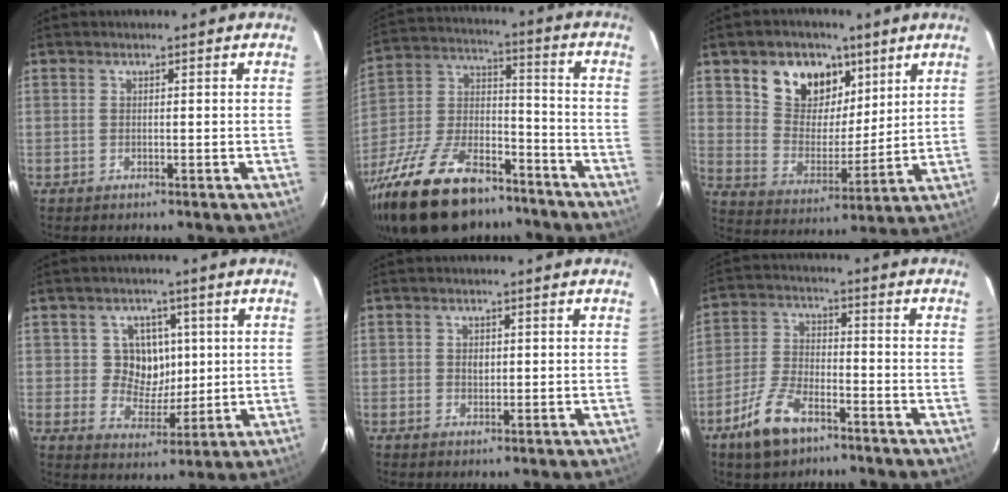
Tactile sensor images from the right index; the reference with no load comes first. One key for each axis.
{"total": 27.2, "fx": -19.2, "fy": 12.3, "fz": 14.8, "tx": -0.310, "ty": -0.005, "tz": -0.310}
{"total": 13.6, "fx": 7.4, "fy": 9.5, "fz": 6.4, "tx": -0.131, "ty": 0.021, "tz": 0.139}
{"total": 7.5, "fx": 1.3, "fy": 6.9, "fz": 2.5, "tx": -0.043, "ty": 0.001, "tz": 0.025}
{"total": 1.7, "fx": 0.2, "fy": 1.4, "fz": 0.8, "tx": -0.014, "ty": 0.002, "tz": 0.003}
{"total": 9.7, "fx": -6.3, "fy": 4.5, "fz": 5.9, "tx": -0.133, "ty": 0.001, "tz": -0.118}